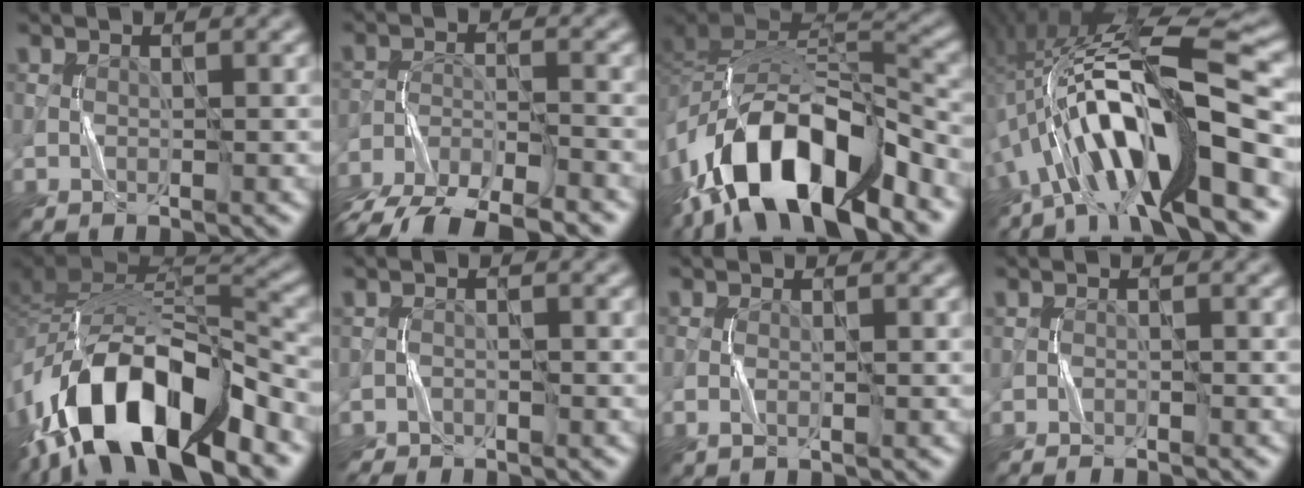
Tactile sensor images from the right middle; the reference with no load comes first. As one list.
[{"total": 7.8, "force": [-6.6, 2.1, 3.6], "torque": [-0.057, -0.014, -0.115]}, {"total": 13.9, "force": [-8.2, 5.7, 9.7], "torque": [-0.167, 0.003, -0.149]}, {"total": 15.0, "force": [-4.7, 3.3, 13.8], "torque": [-0.239, 0.035, -0.075]}, {"total": 15.2, "force": [-8.5, 6.3, 10.9], "torque": [-0.194, 0.009, -0.153]}, {"total": 1.4, "force": [-1.4, 0.3, -0.1], "torque": [0.000, 0.001, -0.027]}, {"total": 1.1, "force": [-0.5, 0.2, 1.0], "torque": [-0.023, -0.001, -0.013]}, {"total": 1.5, "force": [-1.4, 0.0, 0.5], "torque": [-0.012, 0.001, -0.026]}]